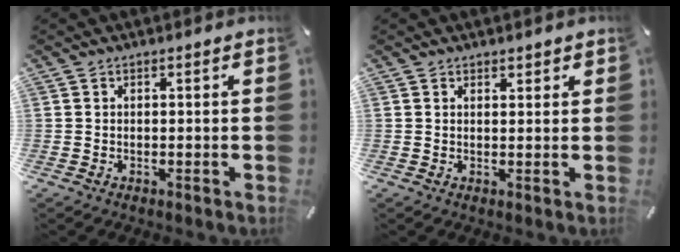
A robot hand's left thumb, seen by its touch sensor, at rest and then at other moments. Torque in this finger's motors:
{"motor_torque": [-0.16, -0.05, -0.11, 0.25, -0.02]}